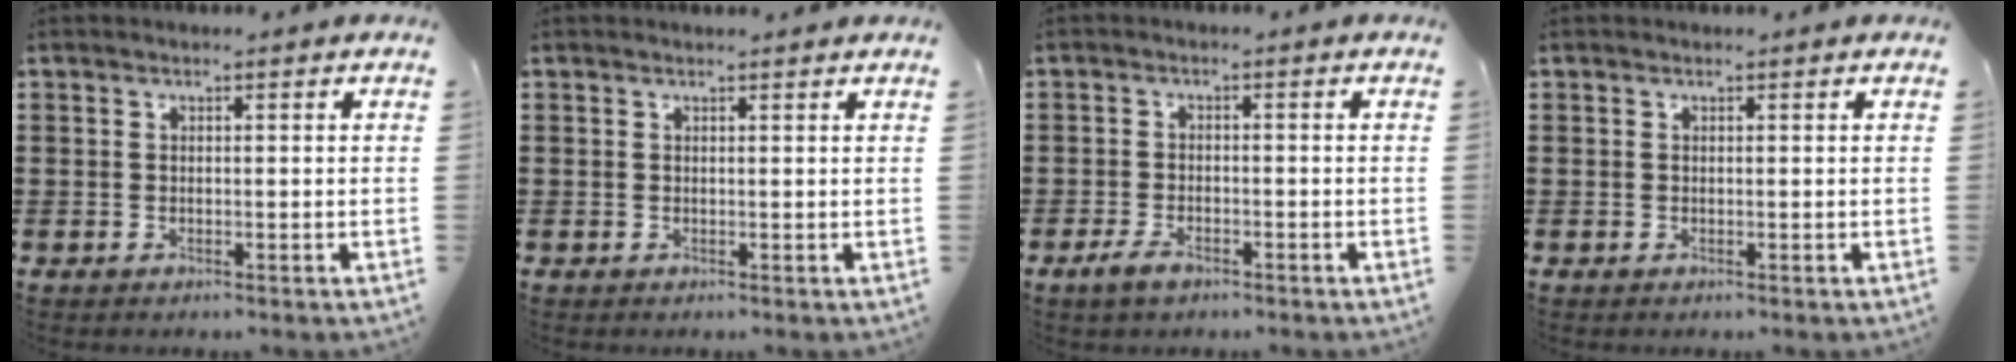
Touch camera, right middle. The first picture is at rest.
{"total": 0.5, "force": [0.5, -0.2, 0.1], "torque": [-0.002, 0.000, 0.009]}
{"total": 2.5, "force": [-1.6, 1.1, 1.6], "torque": [-0.042, -0.004, -0.034]}
{"total": 0.0}